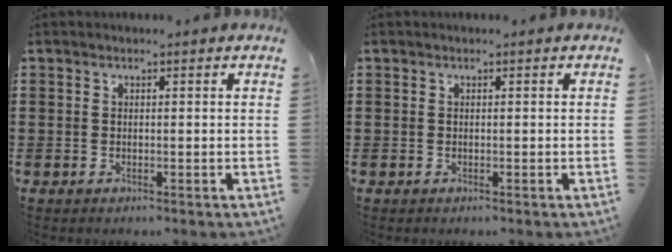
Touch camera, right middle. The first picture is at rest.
{"total": 0.0}